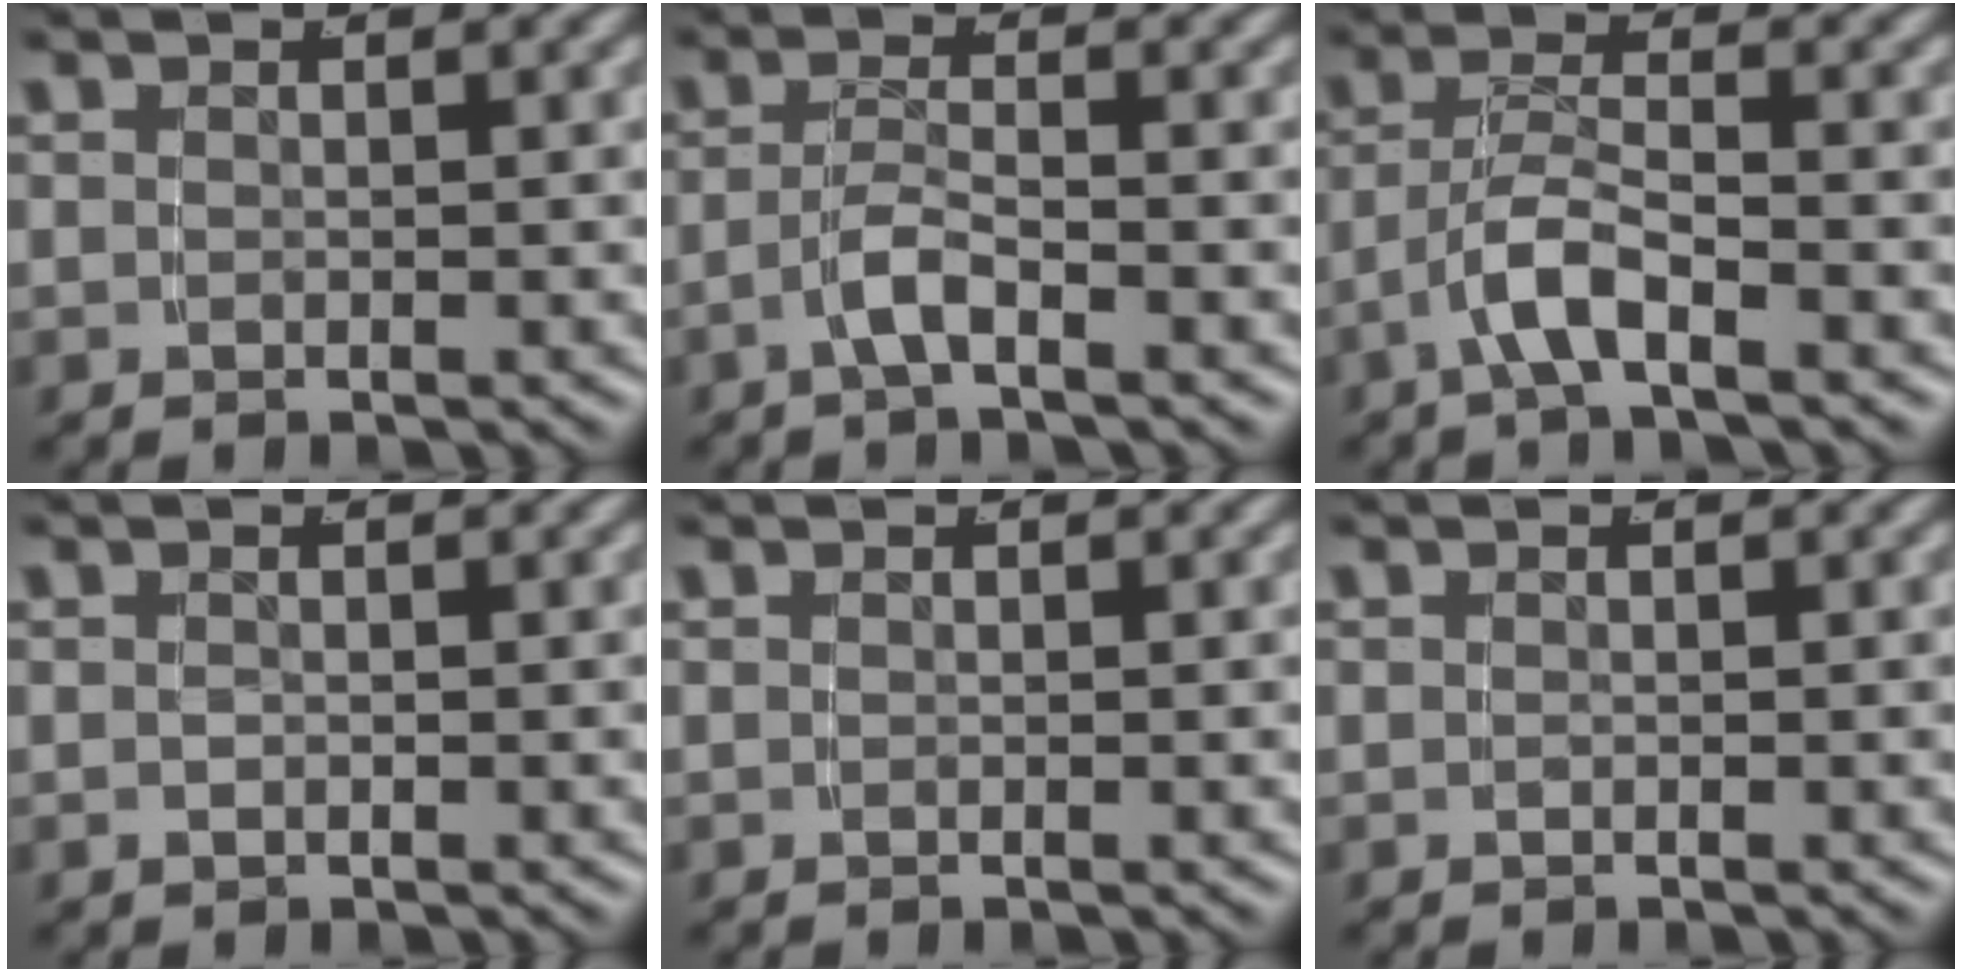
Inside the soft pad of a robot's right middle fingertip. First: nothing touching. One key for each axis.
{"total": 2.1, "fx": -1.2, "fy": -0.1, "fz": 1.7, "tx": -0.026, "ty": 0.001, "tz": -0.025}
{"total": 3.3, "fx": -1.6, "fy": 0.8, "fz": 2.8, "tx": -0.056, "ty": -0.005, "tz": -0.026}
{"total": 0.0}
{"total": 0.0}
{"total": 0.0}